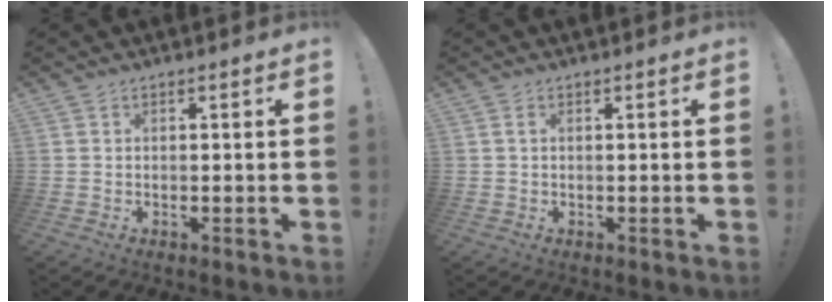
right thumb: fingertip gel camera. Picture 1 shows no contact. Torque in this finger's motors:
{"motor_torque": [0.34, -0.40, 0.06, -0.01, 0.00]}